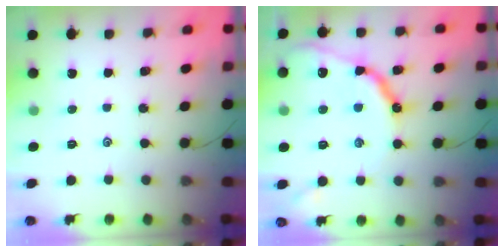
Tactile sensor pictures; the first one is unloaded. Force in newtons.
{"total": 13.1, "press": 13.0, "slide": 1.4}